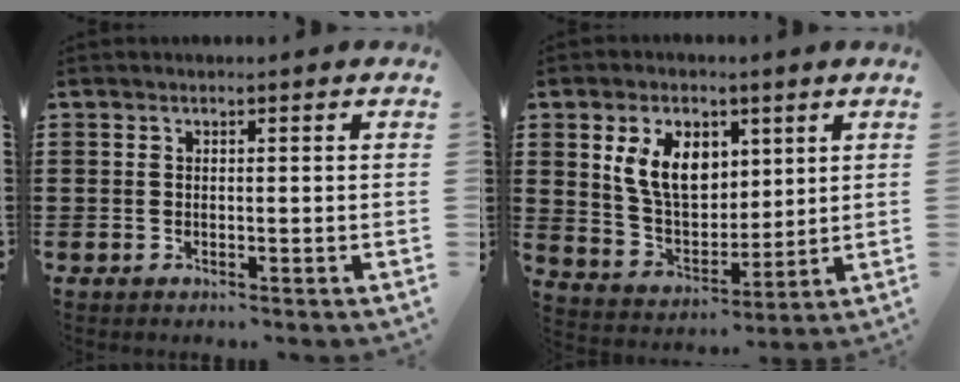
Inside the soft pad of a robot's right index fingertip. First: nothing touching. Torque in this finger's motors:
{"motor_torque": [0.60, 0.26, 0.35, 0.21]}